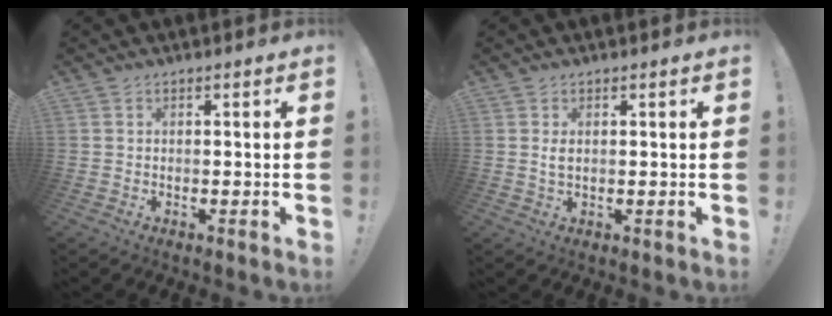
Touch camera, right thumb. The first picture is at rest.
{"total": 1.9, "force": [0.3, 1.0, 1.6], "torque": [-0.024, -0.002, 0.003]}